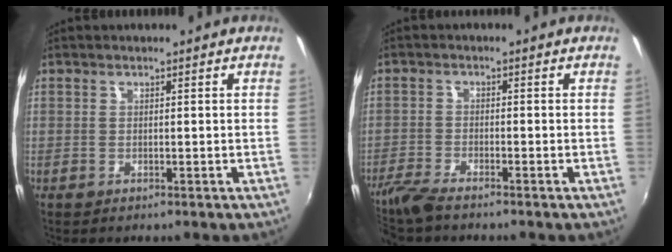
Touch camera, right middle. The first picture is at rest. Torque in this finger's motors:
{"motor_torque": [1.11, -1.03, 0.61, 0.21]}